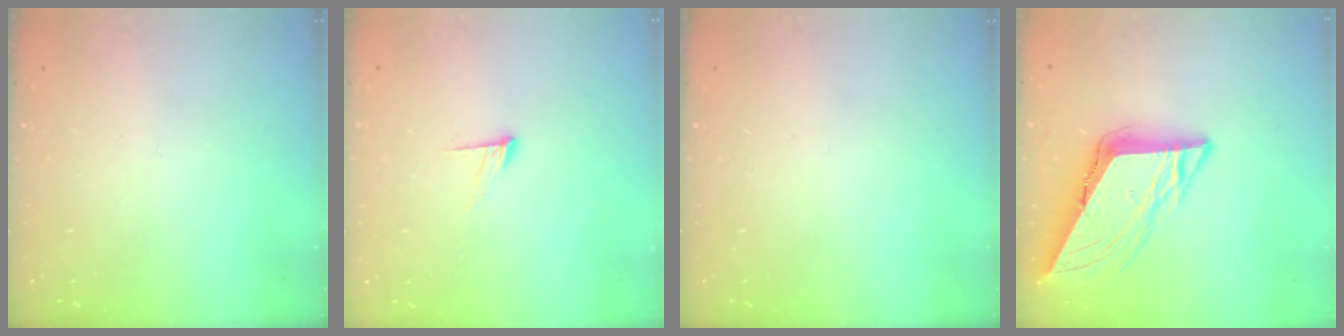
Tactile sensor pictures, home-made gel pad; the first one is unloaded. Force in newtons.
{"total": 6.8, "press": 6.8, "slide": 0.6}
{"total": 0.0}
{"total": 12.0, "press": 12.0, "slide": 1.3}